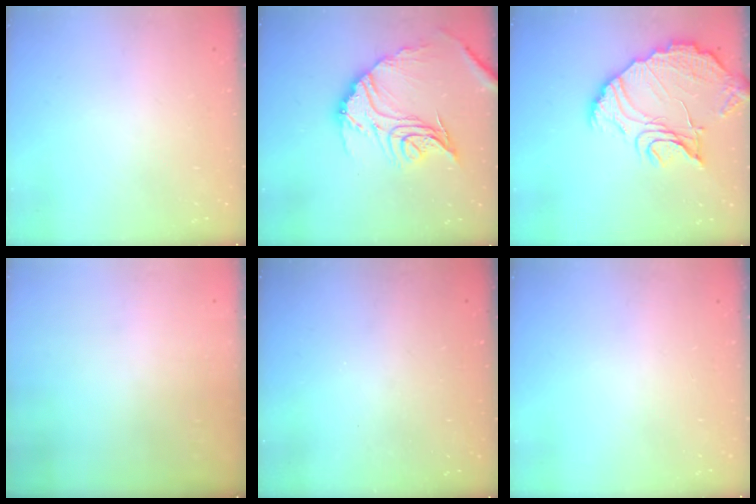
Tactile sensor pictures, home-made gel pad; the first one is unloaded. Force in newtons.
{"total": 20.5, "press": 20.4, "slide": 2.0}
{"total": 15.9, "press": 15.8, "slide": 1.5}
{"total": 3.1, "press": 3.0, "slide": 1.0}
{"total": 3.3, "press": 3.3, "slide": 0.2}
{"total": 0.0}